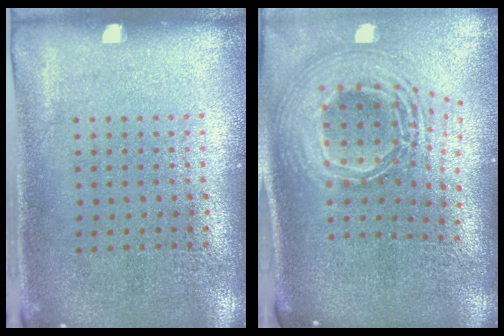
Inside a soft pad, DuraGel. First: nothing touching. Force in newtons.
{"total": 2.8, "press": 2.0, "slide": 2.0}